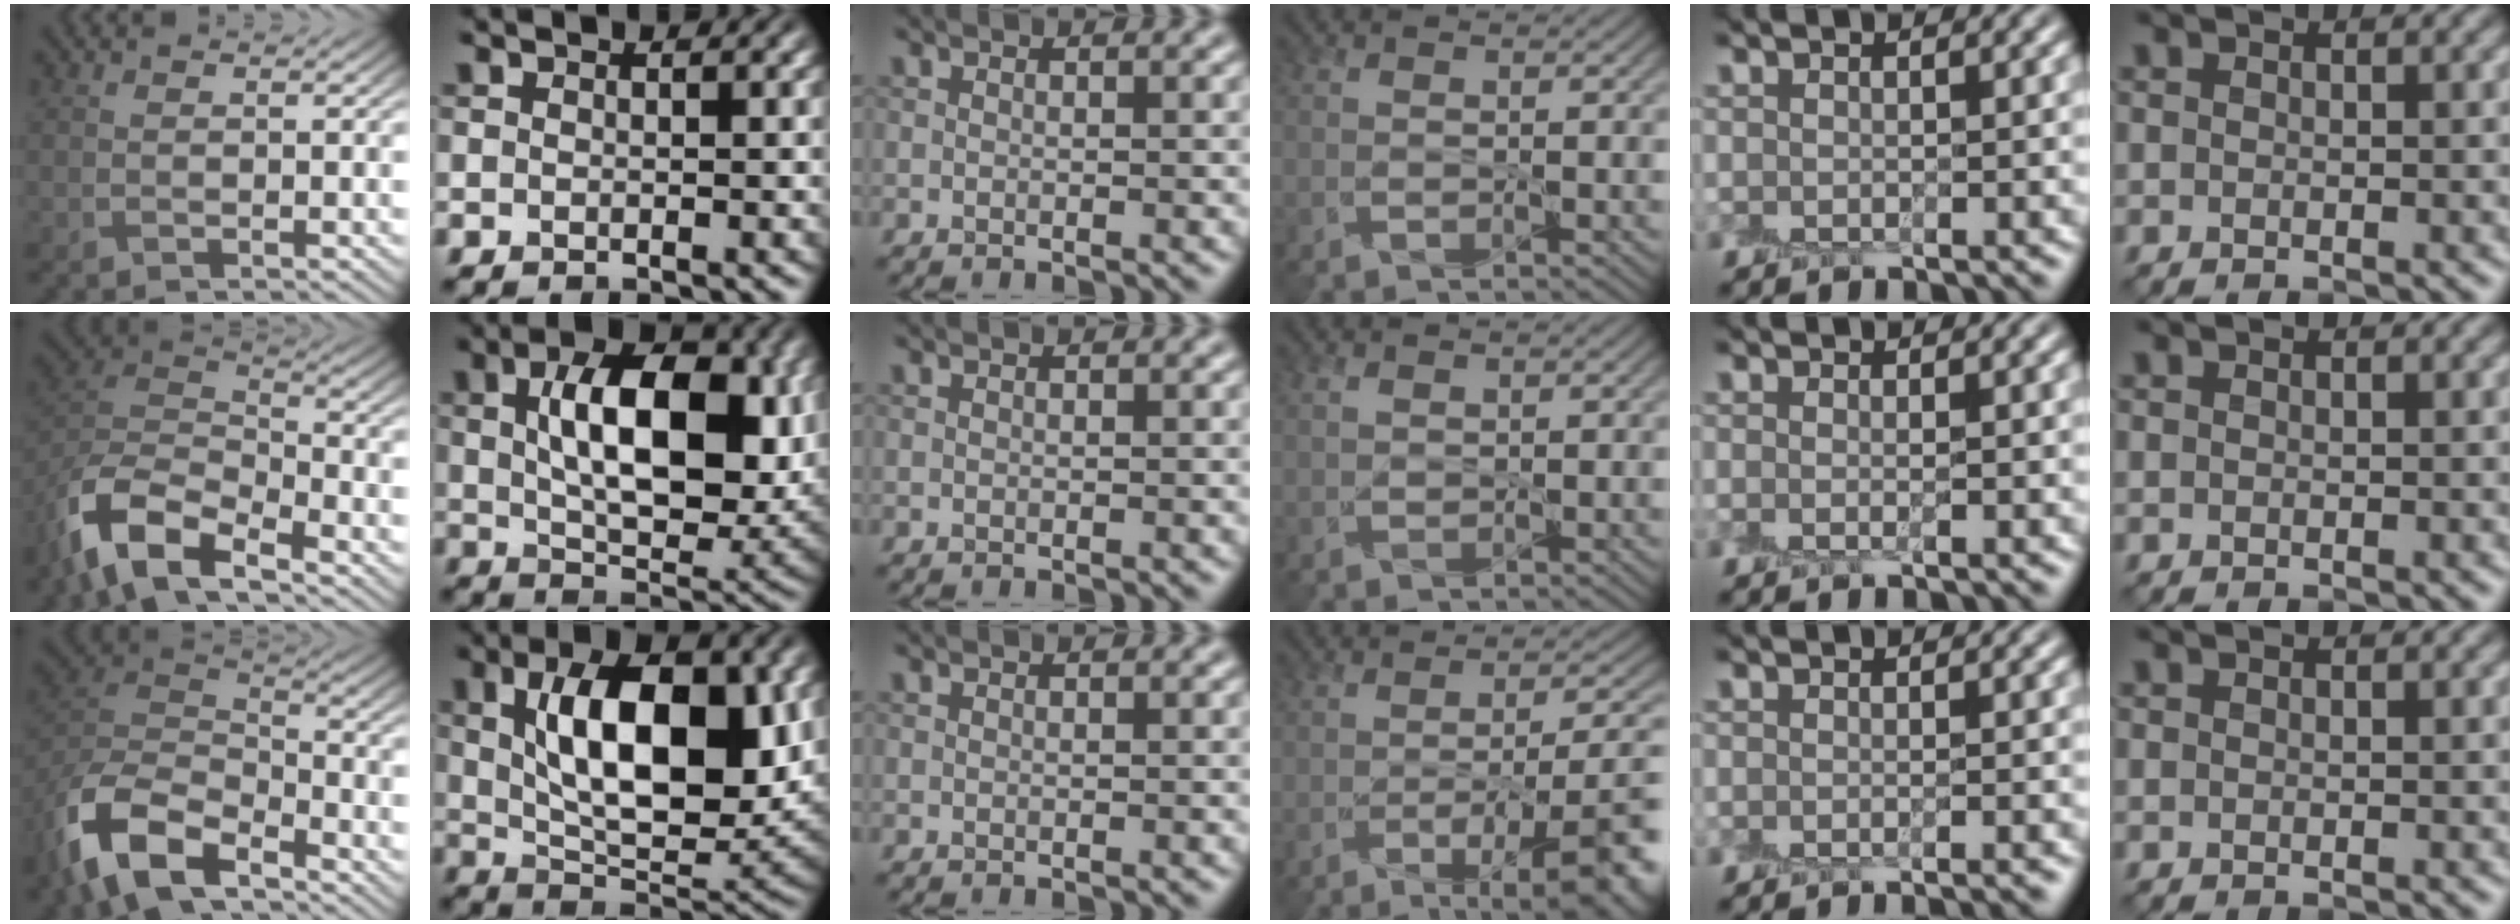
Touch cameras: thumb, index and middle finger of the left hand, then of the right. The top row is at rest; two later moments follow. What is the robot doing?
{"motion": "peel", "object": "shipping label"}